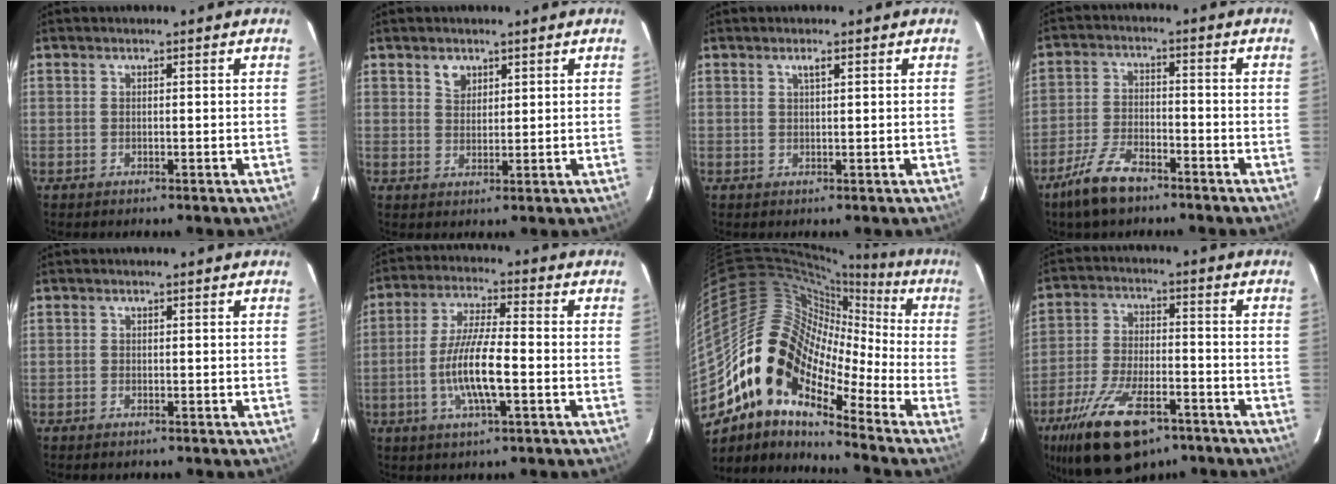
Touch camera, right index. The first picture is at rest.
{"total": 2.9, "force": [1.7, 2.1, 1.0], "torque": [-0.010, 0.008, 0.031]}
{"total": 1.2, "force": [0.7, 0.2, 1.0], "torque": [-0.017, 0.004, 0.011]}
{"total": 8.9, "force": [-6.5, 3.4, 5.0], "torque": [-0.119, -0.002, -0.122]}
{"total": 0.7, "force": [-0.6, 0.4, 0.3], "torque": [-0.004, 0.001, -0.010]}
{"total": 10.6, "force": [-2.8, 1.8, 10.0], "torque": [-0.197, -0.003, -0.055]}
{"total": 15.9, "force": [-8.8, 8.8, 9.9], "torque": [-0.160, 0.011, -0.188]}
{"total": 19.3, "force": [-12.2, 8.7, 12.1], "torque": [-0.248, -0.023, -0.202]}